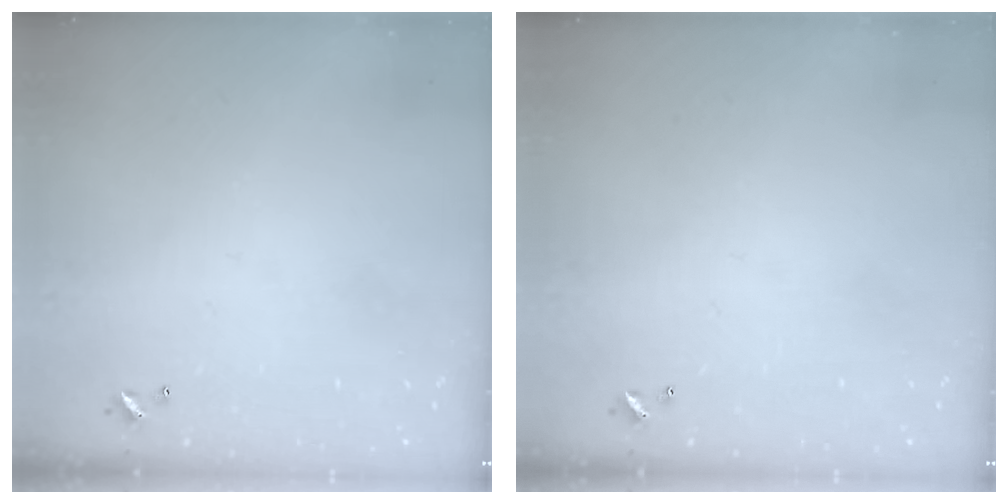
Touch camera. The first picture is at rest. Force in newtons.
{"total": 0.0}